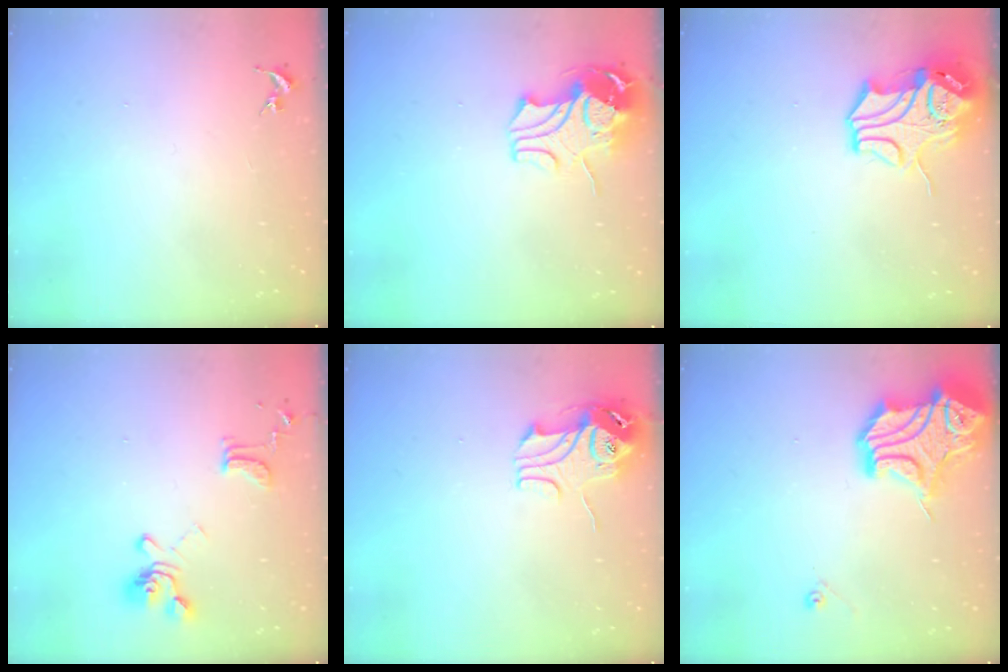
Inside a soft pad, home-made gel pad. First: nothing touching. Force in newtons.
{"total": 11.6, "press": 11.5, "slide": 1.6}
{"total": 14.0, "press": 13.8, "slide": 2.1}
{"total": 14.3, "press": 14.3, "slide": 1.3}
{"total": 10.9, "press": 10.9, "slide": 1.1}
{"total": 17.4, "press": 17.2, "slide": 2.4}